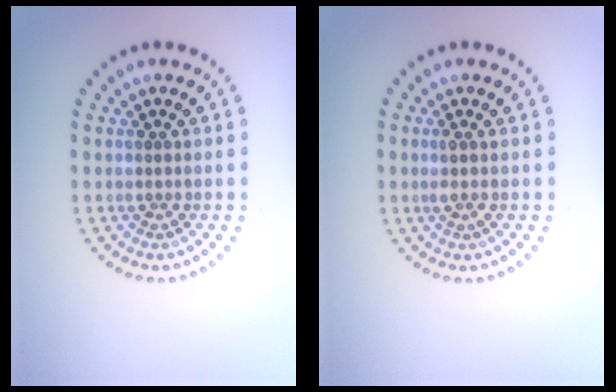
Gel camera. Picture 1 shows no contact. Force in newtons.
{"total": 0.8, "press": 0.6, "slide": 0.5}